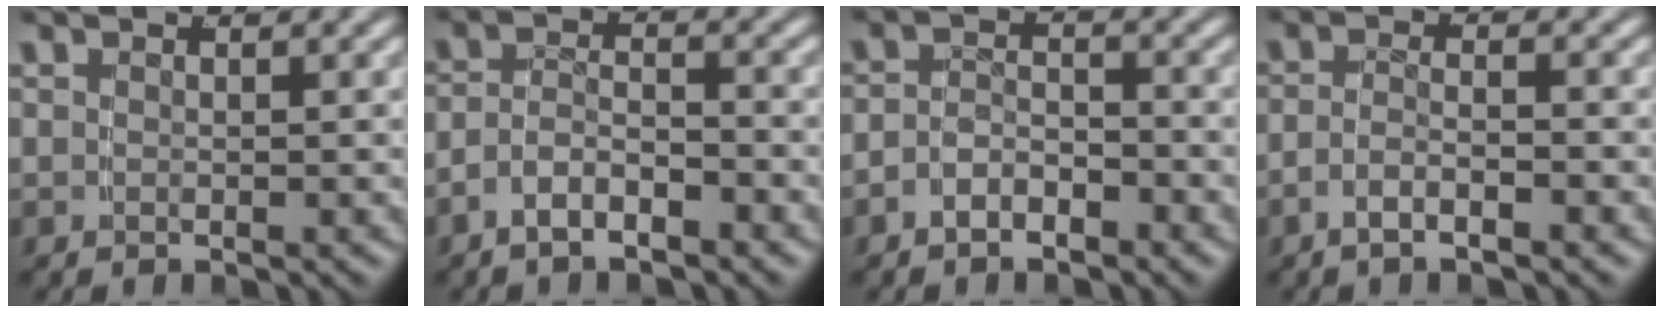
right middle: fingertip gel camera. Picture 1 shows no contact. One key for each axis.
{"total": 3.4, "fx": -2.4, "fy": 1.6, "fz": 1.7, "tx": -0.030, "ty": -0.007, "tz": -0.041}
{"total": 3.2, "fx": -2.3, "fy": 1.8, "fz": 1.2, "tx": -0.017, "ty": -0.006, "tz": -0.040}
{"total": 2.5, "fx": -1.9, "fy": 0.3, "fz": 1.6, "tx": -0.027, "ty": -0.006, "tz": -0.032}